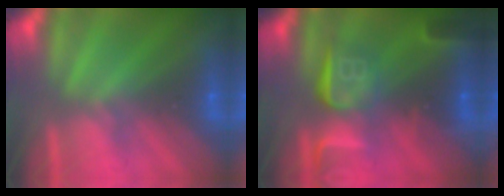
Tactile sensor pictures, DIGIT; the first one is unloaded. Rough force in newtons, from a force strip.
{"total": 8.9}